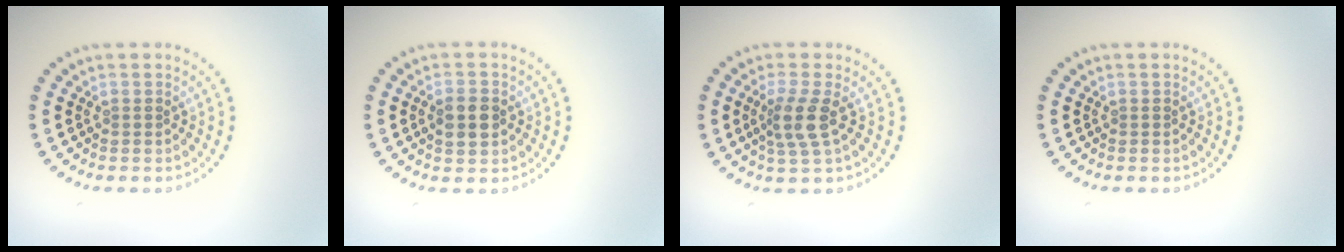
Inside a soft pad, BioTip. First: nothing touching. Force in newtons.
{"total": 2.7, "press": 2.7, "slide": 0.0}
{"total": 2.9, "press": 2.3, "slide": 1.8}
{"total": 0.0}